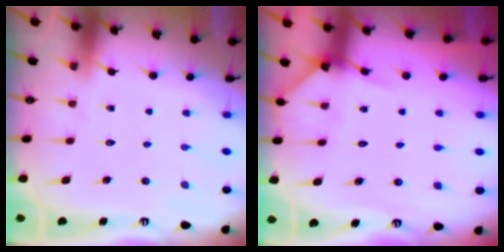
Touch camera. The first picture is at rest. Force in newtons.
{"total": 5.1, "press": 5.0, "slide": 0.6}